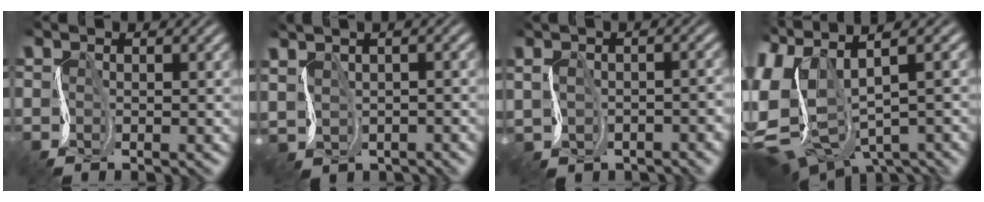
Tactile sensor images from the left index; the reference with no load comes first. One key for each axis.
{"total": 0.7, "fx": 0.0, "fy": -0.5, "fz": -0.4, "tx": -0.002, "ty": -0.016, "tz": 0.014}
{"total": 1.7, "fx": -1.4, "fy": 0.7, "fz": 0.7, "tx": -0.004, "ty": -0.009, "tz": -0.010}
{"total": 7.4, "fx": -0.6, "fy": 4.0, "fz": 6.2, "tx": -0.163, "ty": -0.013, "tz": 0.003}